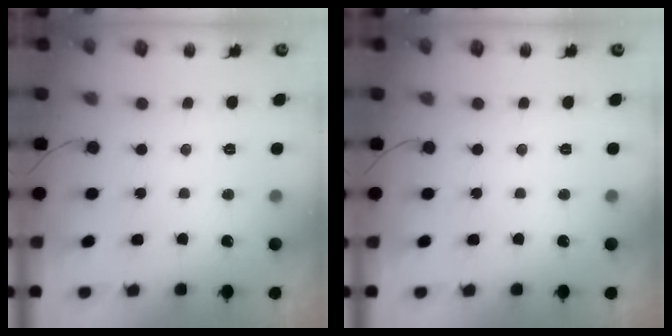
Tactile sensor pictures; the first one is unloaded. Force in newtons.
{"total": 0.0}